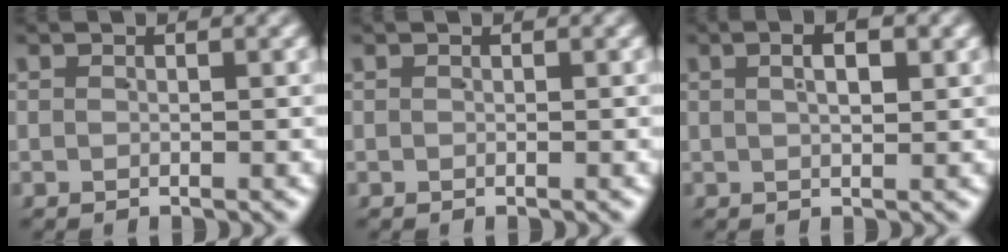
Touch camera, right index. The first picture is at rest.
{"total": 0.0}
{"total": 2.5, "force": [0.9, 0.6, 2.3], "torque": [-0.020, 0.008, 0.012]}